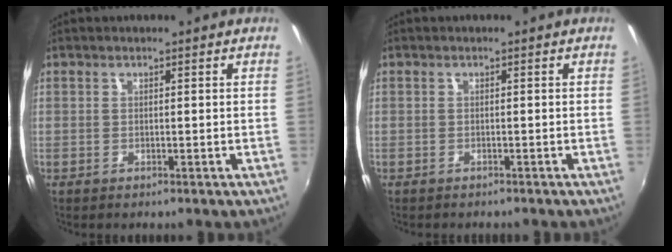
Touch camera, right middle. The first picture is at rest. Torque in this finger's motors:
{"motor_torque": [0.01, -0.01, 0.00, 0.00]}